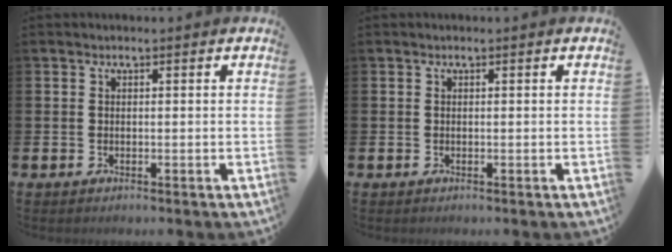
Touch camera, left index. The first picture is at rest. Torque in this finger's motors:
{"motor_torque": [-0.08, 0.08, -0.02, -0.01]}